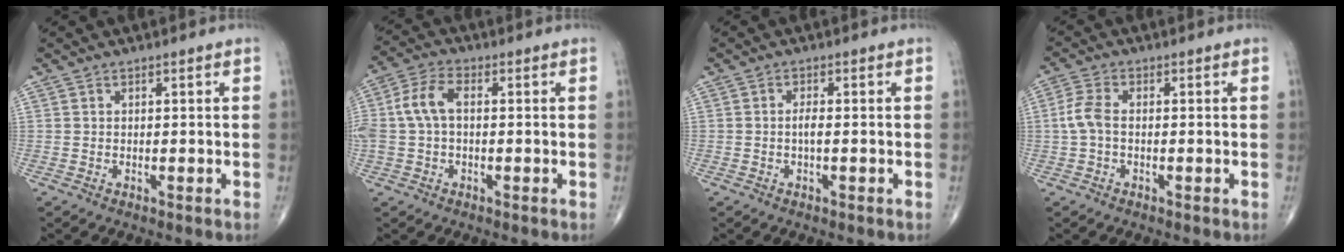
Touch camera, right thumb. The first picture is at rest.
{"total": 7.7, "force": [0.4, 4.5, 6.2], "torque": [-0.145, 0.027, 0.005]}
{"total": 1.6, "force": [-0.3, 0.4, 1.6], "torque": [-0.031, 0.001, -0.008]}
{"total": 4.2, "force": [-0.3, 2.3, 3.5], "torque": [-0.086, 0.010, -0.012]}